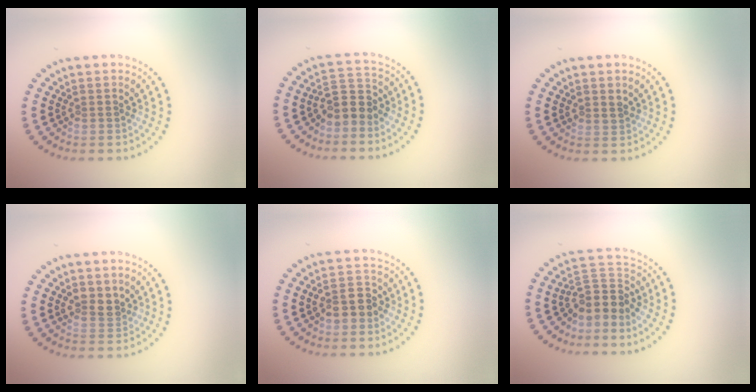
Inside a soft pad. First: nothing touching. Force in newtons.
{"total": 2.9, "press": 2.6, "slide": 1.3}
{"total": 0.8, "press": 0.7, "slide": 0.5}
{"total": 2.0, "press": 1.9, "slide": 0.7}
{"total": 2.9, "press": 2.8, "slide": 0.5}
{"total": 3.4, "press": 2.5, "slide": 2.3}